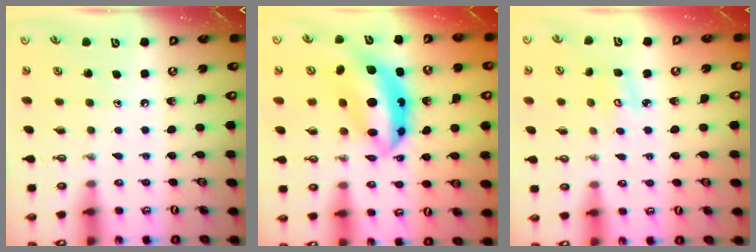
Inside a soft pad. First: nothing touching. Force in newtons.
{"total": 11.9, "press": 11.9, "slide": 1.1}
{"total": 4.4, "press": 4.4, "slide": 0.3}